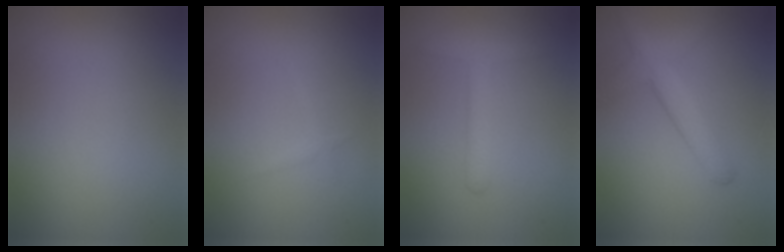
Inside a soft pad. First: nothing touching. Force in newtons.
{"total": 0.7, "press": 0.7, "slide": 0.1}
{"total": 2.2, "press": 2.2, "slide": 0.1}
{"total": 3.5, "press": 3.5, "slide": 0.2}